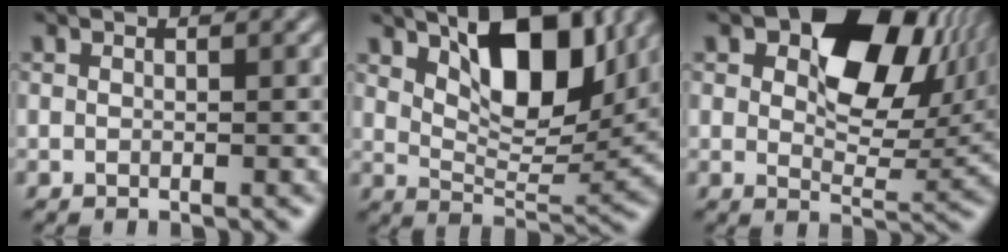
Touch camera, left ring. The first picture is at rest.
{"total": 8.9, "force": [4.0, 3.9, 6.9], "torque": [-0.108, 0.003, 0.068]}
{"total": 11.4, "force": [4.6, 6.4, 8.2], "torque": [-0.113, 0.005, 0.075]}